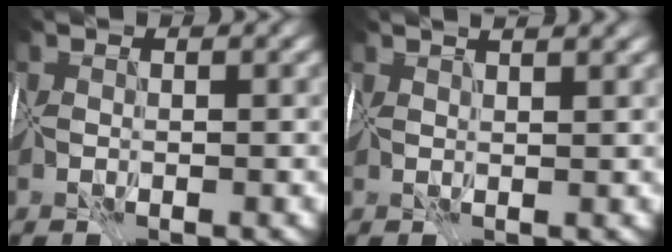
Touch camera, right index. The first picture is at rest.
{"total": 4.4, "force": [2.9, 1.5, 3.0], "torque": [-0.045, 0.030, 0.052]}